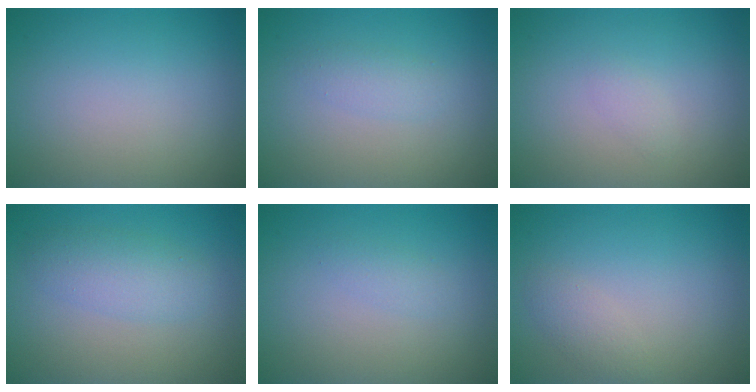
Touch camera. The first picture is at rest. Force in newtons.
{"total": 1.4, "press": 1.4, "slide": 0.0}
{"total": 0.8, "press": 0.8, "slide": 0.0}
{"total": 3.0, "press": 3.0, "slide": 0.1}
{"total": 1.0, "press": 1.0, "slide": 0.0}
{"total": 1.3, "press": 1.3, "slide": 0.1}